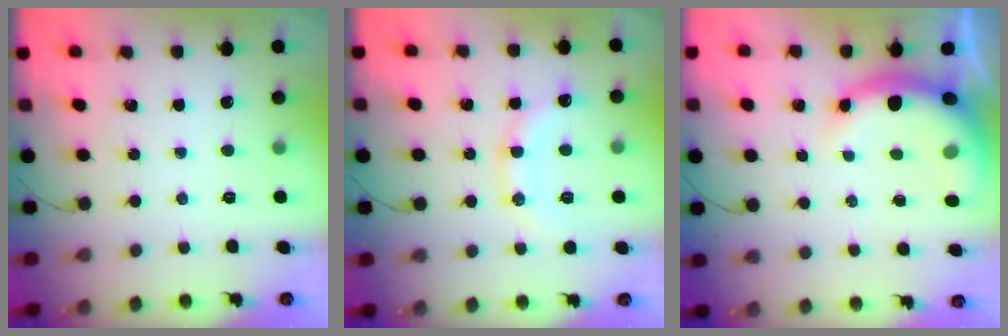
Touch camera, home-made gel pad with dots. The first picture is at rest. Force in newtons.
{"total": 12.5, "press": 12.4, "slide": 1.0}
{"total": 7.2, "press": 7.0, "slide": 1.7}